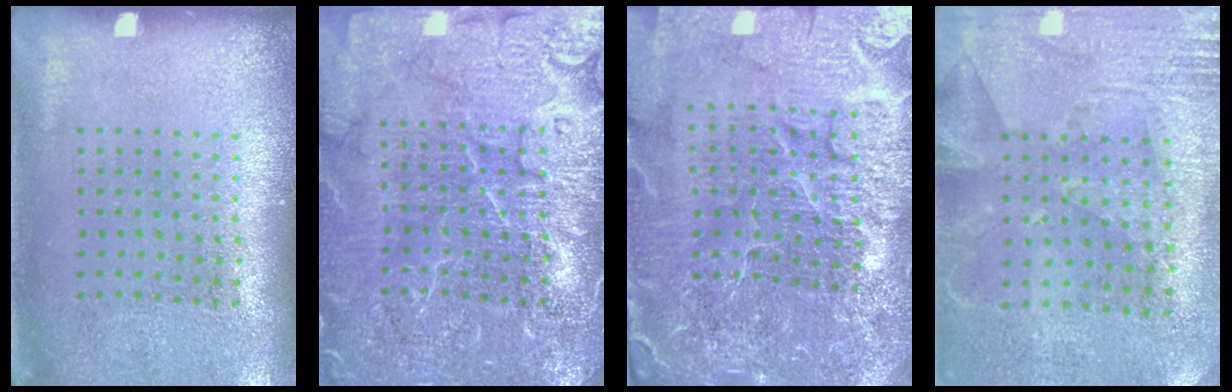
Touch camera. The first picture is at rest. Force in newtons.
{"total": 5.4, "press": 5.3, "slide": 0.8}
{"total": 6.1, "press": 5.4, "slide": 2.8}
{"total": 2.8, "press": 2.3, "slide": 1.5}